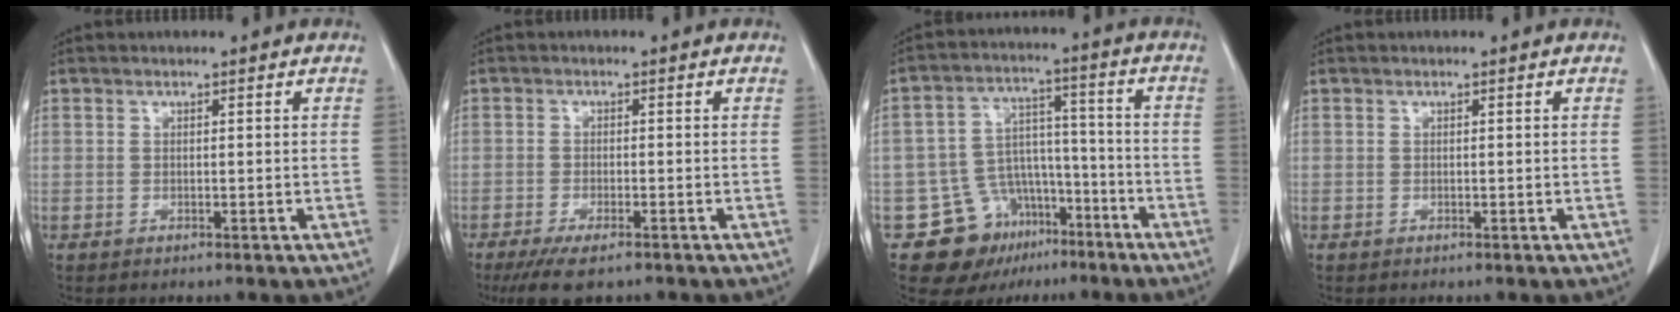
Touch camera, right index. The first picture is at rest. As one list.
[{"total": 6.1, "force": [-4.5, 1.4, 3.9], "torque": [-0.063, -0.014, -0.073]}, {"total": 12.0, "force": [-7.2, 8.7, 4.2], "torque": [-0.067, 0.049, -0.103]}, {"total": 0.0}]